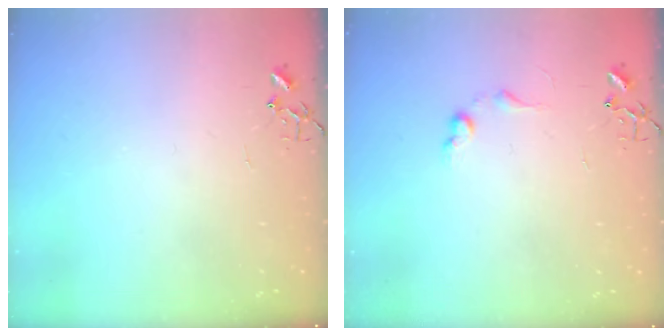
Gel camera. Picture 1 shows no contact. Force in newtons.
{"total": 6.8, "press": 6.8, "slide": 0.9}